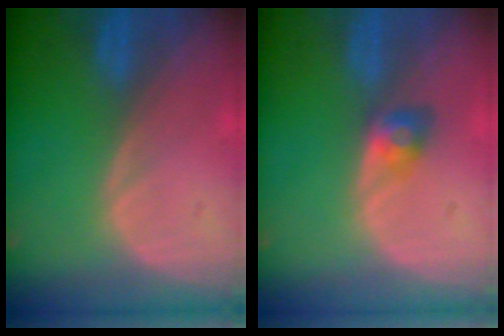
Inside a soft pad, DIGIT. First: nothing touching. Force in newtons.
{"total": 3.0, "press": 2.5, "slide": 1.5}